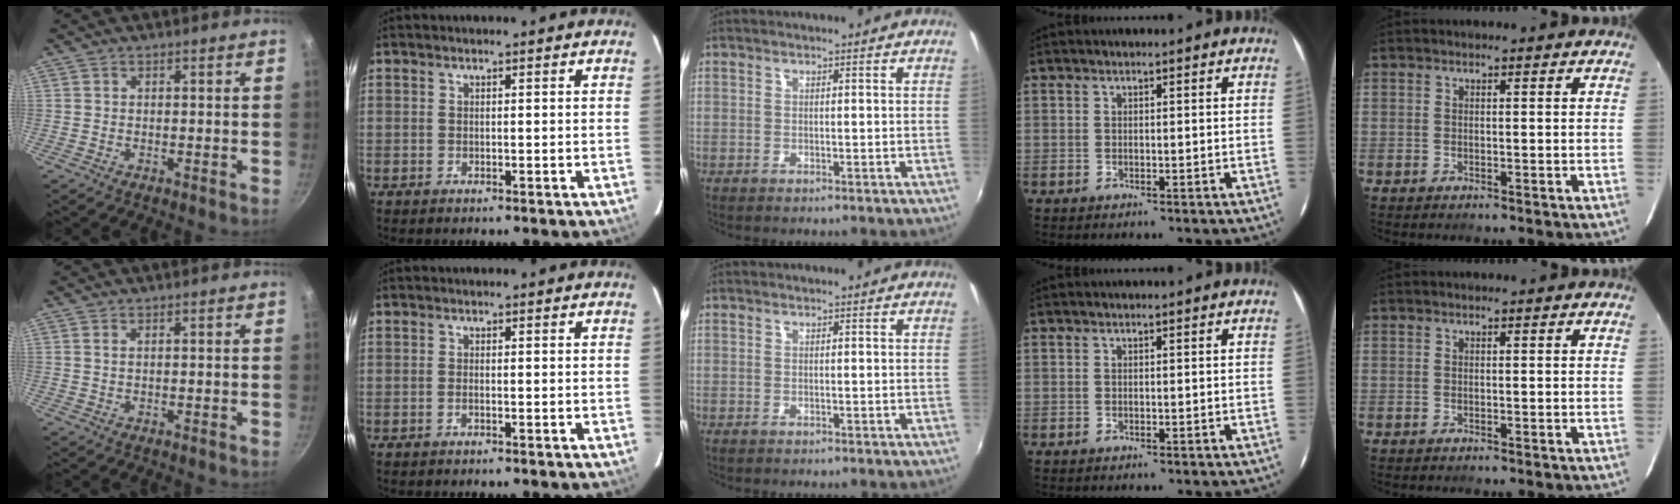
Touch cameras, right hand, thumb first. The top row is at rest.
{"thumb": {"total": 0.8, "force": [0.3, 0.4, 0.6], "torque": [-0.011, 0.001, 0.005]}, "index": {"total": 0.7, "force": [-0.4, 0.3, 0.5], "torque": [-0.012, 0.000, -0.007]}}